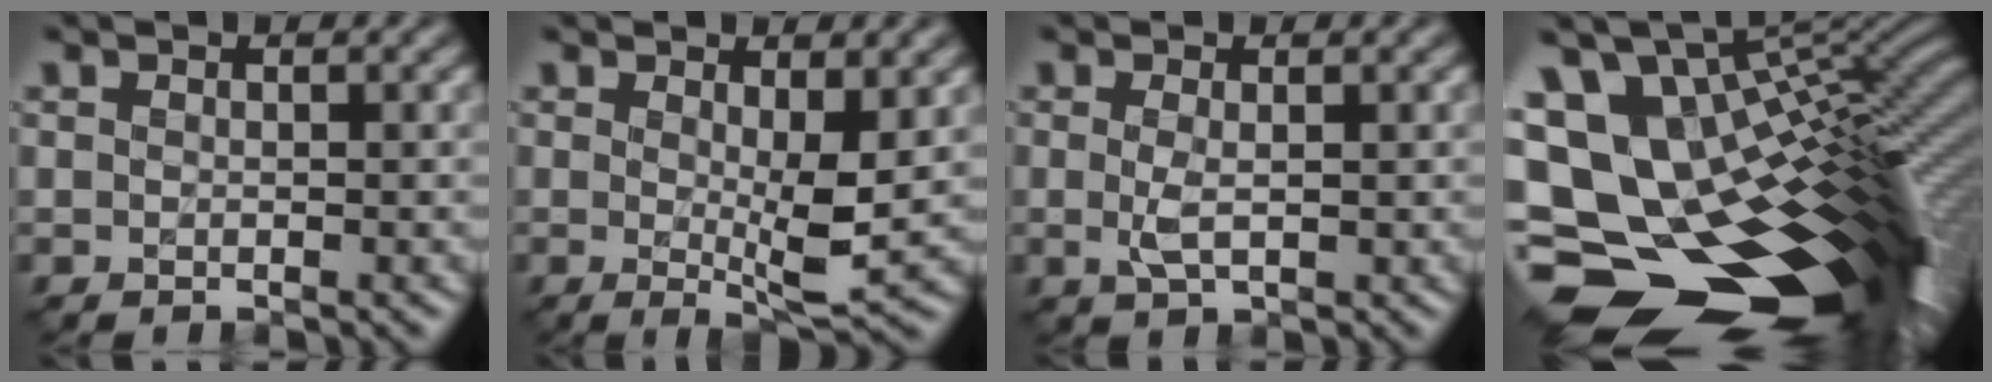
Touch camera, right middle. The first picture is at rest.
{"total": 3.1, "force": [0.8, 0.4, 3.0], "torque": [-0.057, -0.004, 0.016]}
{"total": 2.0, "force": [-0.3, 0.7, 1.9], "torque": [-0.041, -0.002, -0.002]}
{"total": 17.9, "force": [-3.3, 10.5, 14.1], "torque": [-0.248, -0.045, -0.013]}